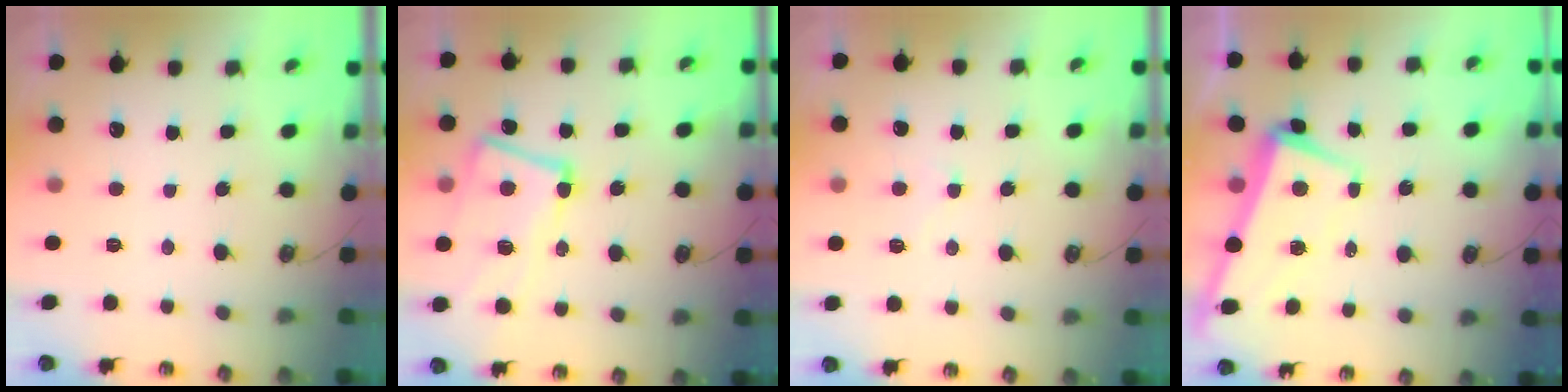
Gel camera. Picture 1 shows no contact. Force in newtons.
{"total": 8.5, "press": 8.2, "slide": 2.1}
{"total": 1.6, "press": 1.5, "slide": 0.5}
{"total": 1.6, "press": 0.1, "slide": 1.5}